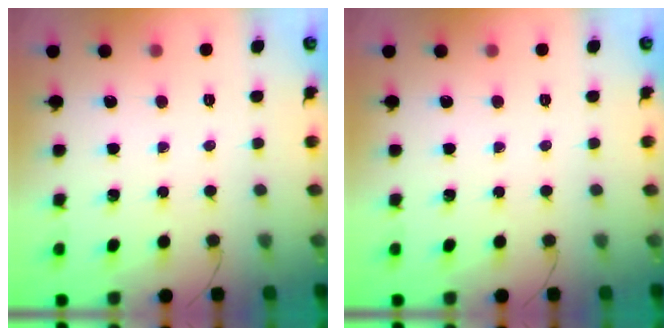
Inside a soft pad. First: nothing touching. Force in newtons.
{"total": 0.0}